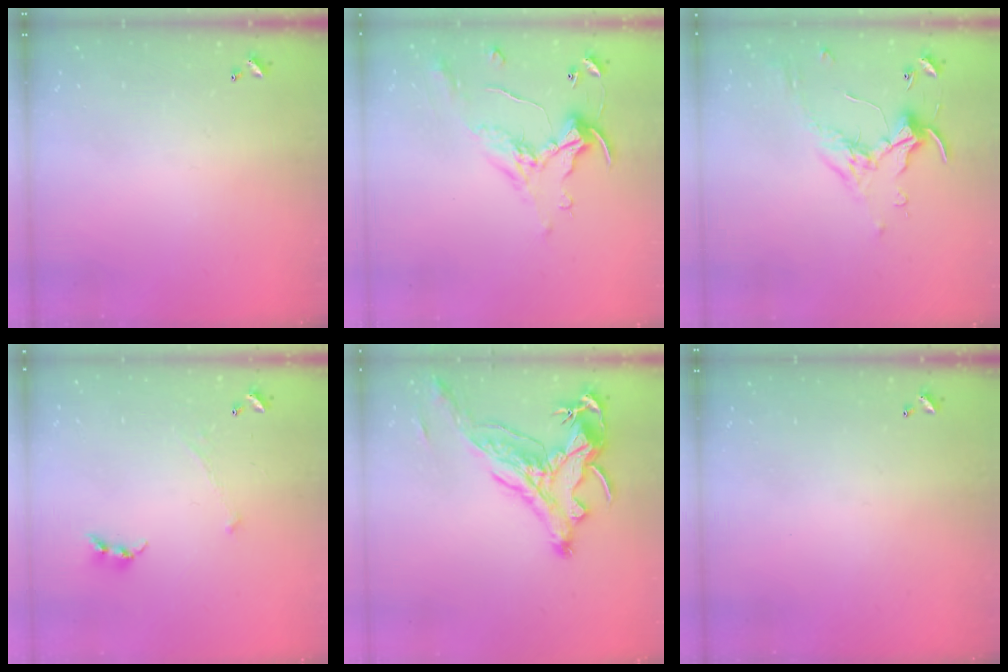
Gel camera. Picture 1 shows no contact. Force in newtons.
{"total": 1.1, "press": 0.8, "slide": 0.9}
{"total": 0.5, "press": 0.4, "slide": 0.4}
{"total": 0.6, "press": 0.6, "slide": 0.3}
{"total": 2.9, "press": 2.5, "slide": 1.3}
{"total": 0.0}